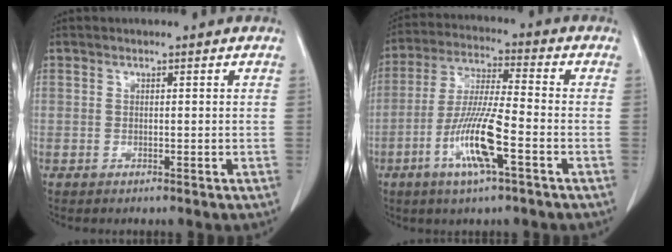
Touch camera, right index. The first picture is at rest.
{"total": 12.0, "force": [-4.6, 1.3, 10.9], "torque": [-0.222, -0.009, -0.087]}